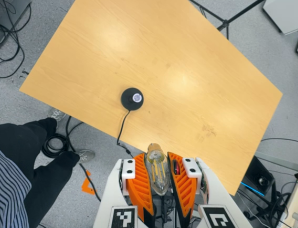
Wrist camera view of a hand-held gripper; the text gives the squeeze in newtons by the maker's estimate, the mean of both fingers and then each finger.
{"total": 22.1, "left": 25.3, "right": 18.8}